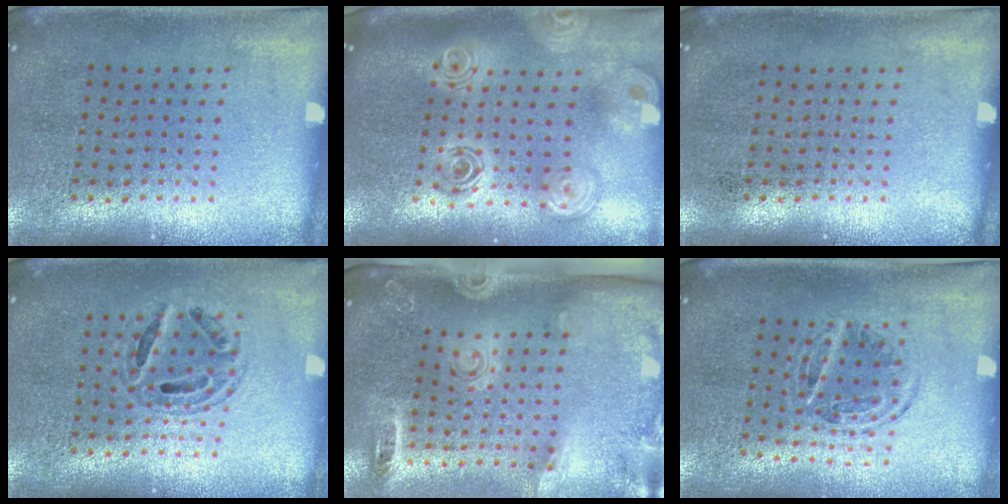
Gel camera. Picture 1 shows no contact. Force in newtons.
{"total": 2.6, "press": 1.9, "slide": 1.7}
{"total": 0.0}
{"total": 0.7, "press": 0.7, "slide": 0.1}
{"total": 2.8, "press": 2.0, "slide": 2.0}
{"total": 1.0, "press": 1.0, "slide": 0.2}